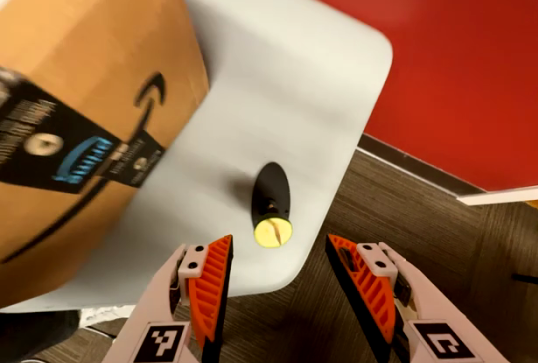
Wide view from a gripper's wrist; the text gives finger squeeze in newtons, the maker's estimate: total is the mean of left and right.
{"total": 0.0}